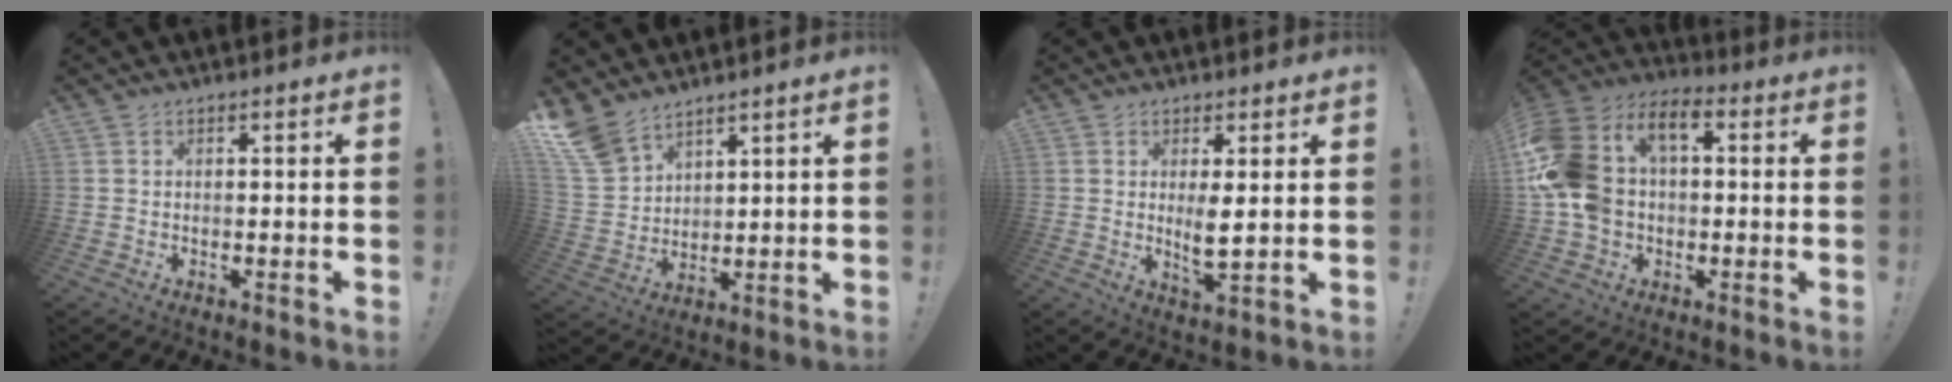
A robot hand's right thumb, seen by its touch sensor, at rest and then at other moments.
{"total": 10.5, "force": [8.3, 5.3, 3.5], "torque": [-0.075, -0.056, 0.166]}
{"total": 5.2, "force": [1.0, 1.1, 4.9], "torque": [-0.083, -0.020, 0.017]}
{"total": 17.1, "force": [3.2, 12.3, 11.5], "torque": [-0.241, -0.004, 0.060]}